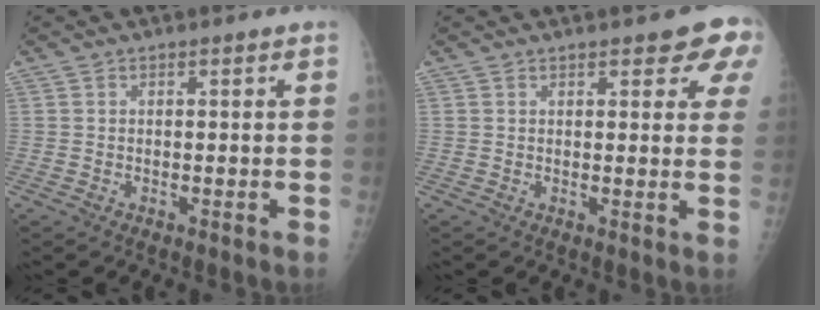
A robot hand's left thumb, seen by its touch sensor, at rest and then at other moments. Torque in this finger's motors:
{"motor_torque": [0.00, 0.27, 0.73, -0.52, 0.12]}